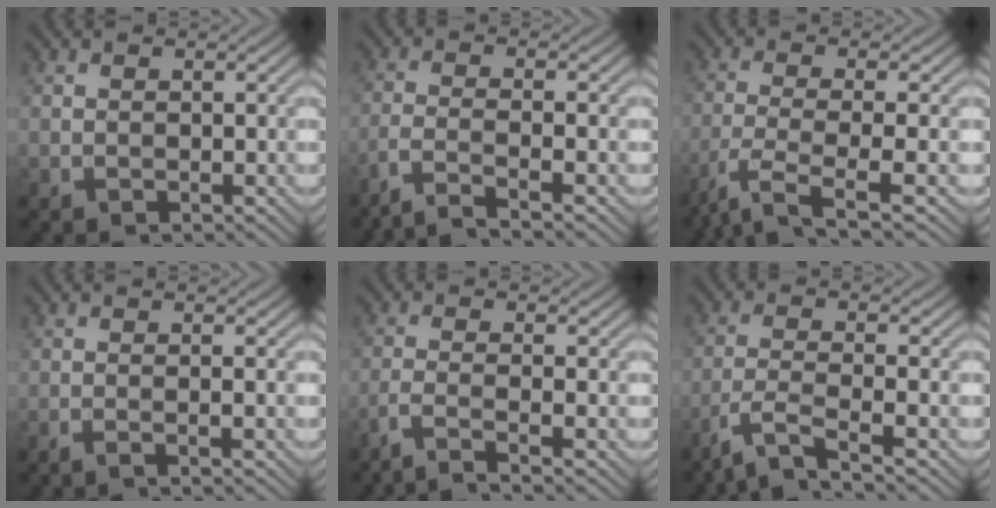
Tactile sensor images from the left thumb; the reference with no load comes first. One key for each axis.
{"total": 4.6, "fx": -3.4, "fy": 0.8, "fz": 3.1, "tx": -0.041, "ty": 0.006, "tz": -0.084}
{"total": 6.0, "fx": -3.5, "fy": 1.2, "fz": 4.7, "tx": -0.090, "ty": -0.008, "tz": -0.078}
{"total": 1.7, "fx": -0.7, "fy": 0.1, "fz": 1.6, "tx": -0.021, "ty": 0.006, "tz": -0.024}
{"total": 3.7, "fx": -2.6, "fy": 0.5, "fz": 2.7, "tx": -0.034, "ty": 0.005, "tz": -0.071}
{"total": 5.6, "fx": -4.0, "fy": 0.9, "fz": 3.8, "tx": -0.064, "ty": -0.001, "tz": -0.092}